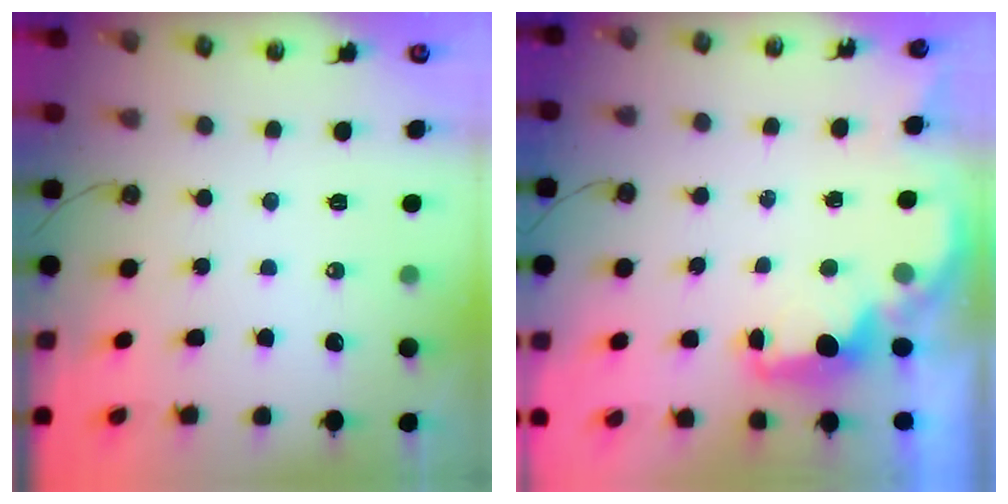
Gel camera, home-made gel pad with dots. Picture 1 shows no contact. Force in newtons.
{"total": 2.3, "press": 2.2, "slide": 0.8}